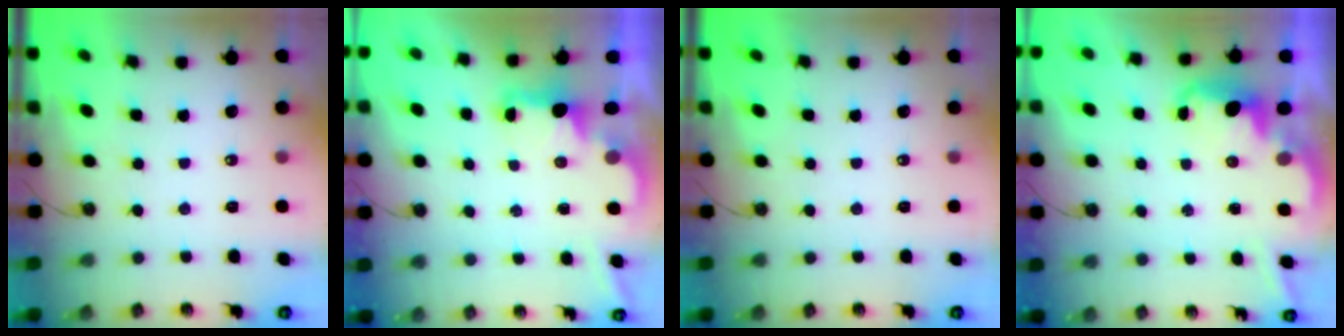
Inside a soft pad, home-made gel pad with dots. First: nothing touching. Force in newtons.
{"total": 2.1, "press": 2.0, "slide": 0.7}
{"total": 0.0}
{"total": 2.9, "press": 2.8, "slide": 0.6}